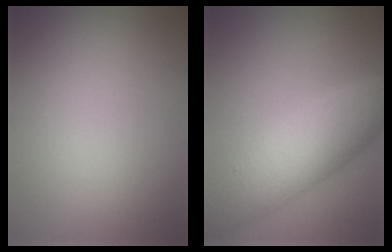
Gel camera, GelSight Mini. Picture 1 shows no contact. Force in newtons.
{"total": 7.3, "press": 7.3, "slide": 0.2}